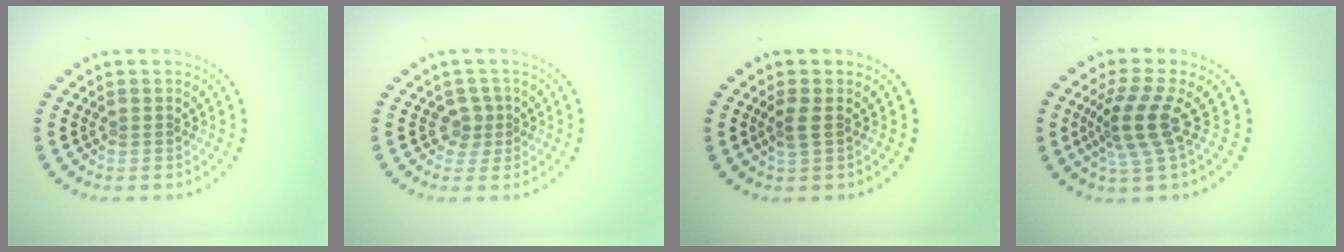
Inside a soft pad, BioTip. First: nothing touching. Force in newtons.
{"total": 1.7, "press": 1.3, "slide": 1.2}
{"total": 1.5, "press": 1.2, "slide": 0.8}
{"total": 4.0, "press": 3.0, "slide": 2.7}